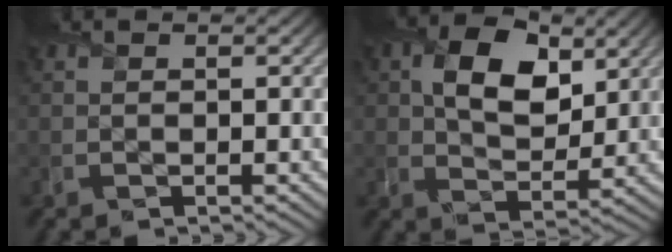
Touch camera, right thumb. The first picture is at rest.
{"total": 8.6, "force": [2.9, 5.4, 6.0], "torque": [-0.111, 0.000, 0.048]}